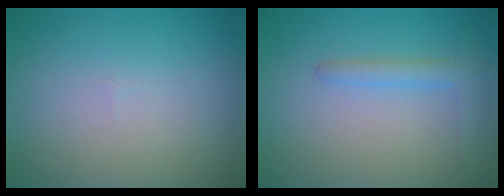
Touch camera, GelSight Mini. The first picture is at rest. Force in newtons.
{"total": 2.0, "press": 2.0, "slide": 0.2}